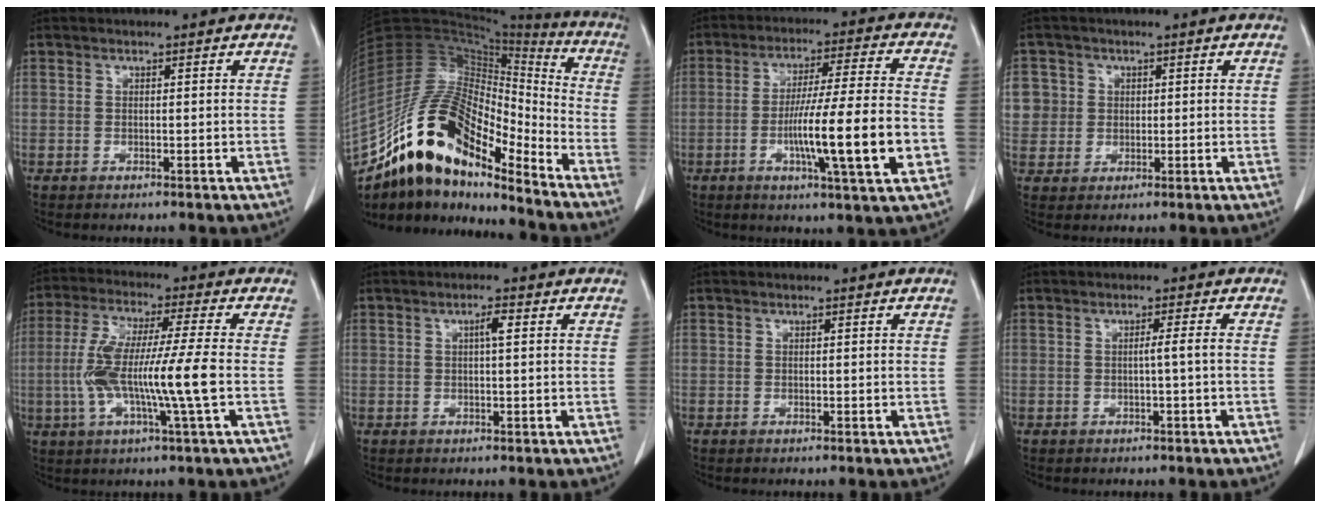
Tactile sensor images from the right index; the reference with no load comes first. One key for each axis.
{"total": 19.7, "fx": -14.1, "fy": 6.5, "fz": 12.1, "tx": -0.221, "ty": 0.043, "tz": -0.249}
{"total": 14.9, "fx": -3.6, "fy": 0.0, "fz": 14.5, "tx": -0.245, "ty": -0.006, "tz": -0.059}
{"total": 7.3, "fx": 1.7, "fy": 7.0, "fz": 1.3, "tx": -0.039, "ty": 0.024, "tz": 0.043}
{"total": 12.5, "fx": -1.9, "fy": -0.3, "fz": 12.4, "tx": -0.247, "ty": 0.001, "tz": -0.039}
{"total": 1.8, "fx": 0.5, "fy": 0.1, "fz": 1.8, "tx": -0.030, "ty": 0.004, "tz": 0.006}
{"total": 0.0}
{"total": 1.5, "fx": -0.3, "fy": -0.5, "fz": 1.3, "tx": -0.019, "ty": 0.001, "tz": -0.006}